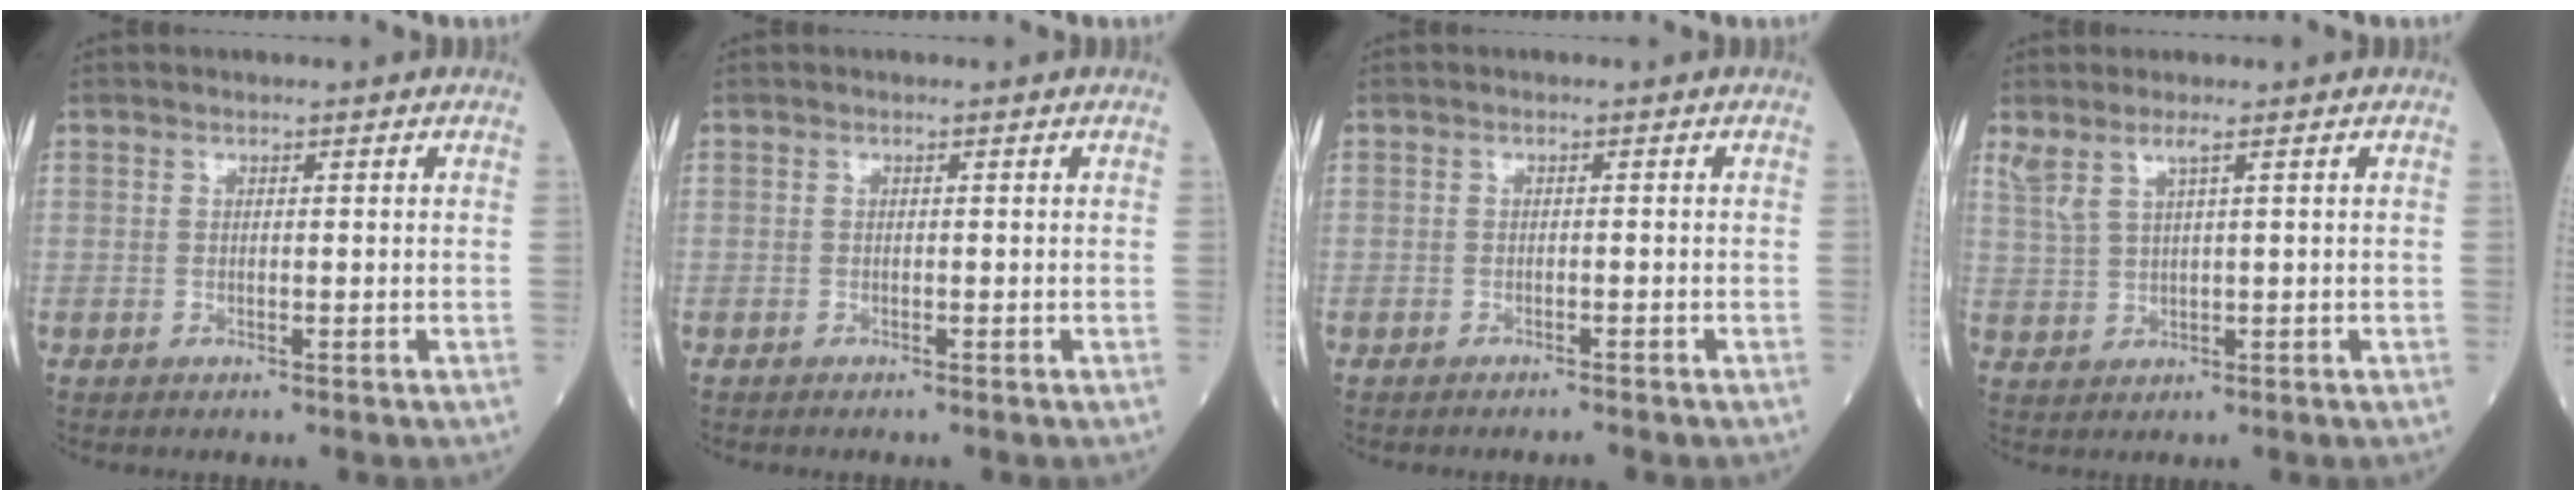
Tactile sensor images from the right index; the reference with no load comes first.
{"total": 0.0}
{"total": 1.3, "force": [-1.2, -0.2, 0.4], "torque": [-0.009, -0.001, -0.017]}
{"total": 3.5, "force": [2.2, 0.3, 2.6], "torque": [-0.069, 0.011, 0.055]}